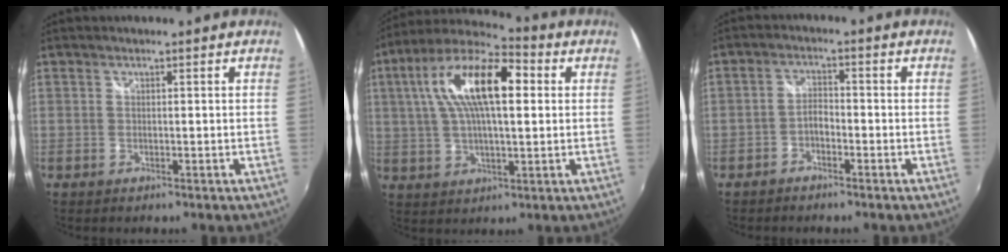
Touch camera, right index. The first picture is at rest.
{"total": 17.5, "force": [4.4, 6.5, 15.6], "torque": [-0.289, 0.027, 0.064]}
{"total": 2.7, "force": [-1.9, 1.1, 1.5], "torque": [-0.036, 0.009, -0.034]}